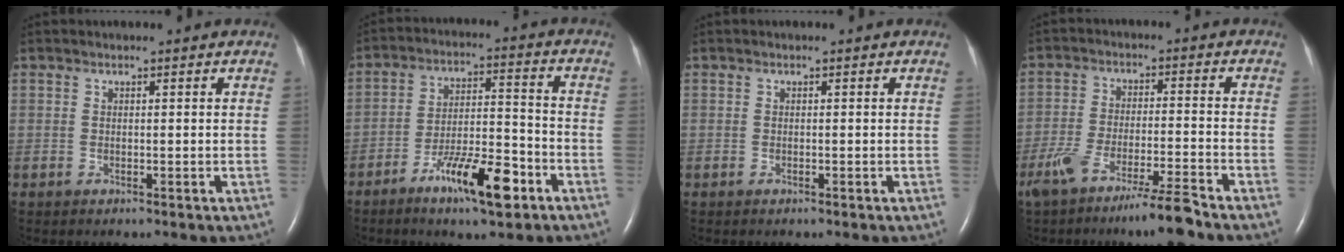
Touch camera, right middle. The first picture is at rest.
{"total": 10.9, "force": [-6.3, 2.1, 8.6], "torque": [-0.149, -0.001, -0.104]}
{"total": 0.0}
{"total": 8.8, "force": [-6.7, -0.2, 5.7], "torque": [-0.109, -0.017, -0.124]}